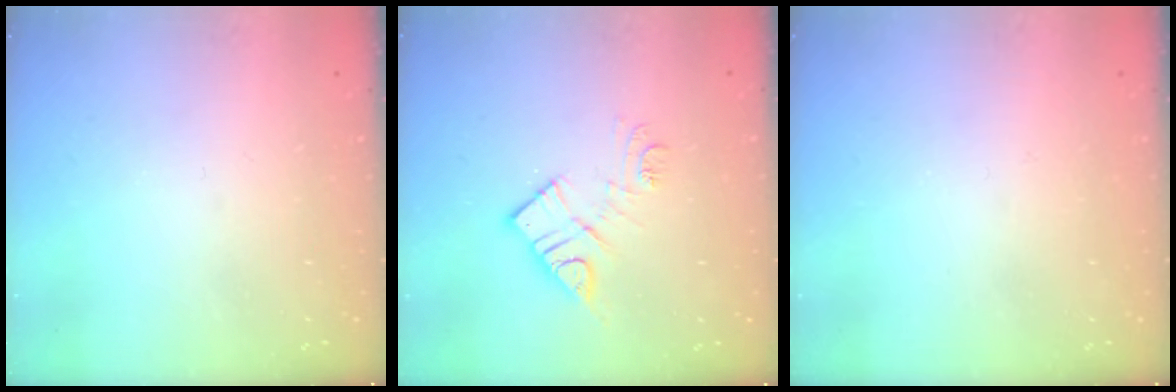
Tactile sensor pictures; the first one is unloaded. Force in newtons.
{"total": 11.1, "press": 11.1, "slide": 0.8}
{"total": 2.6, "press": 2.5, "slide": 0.3}